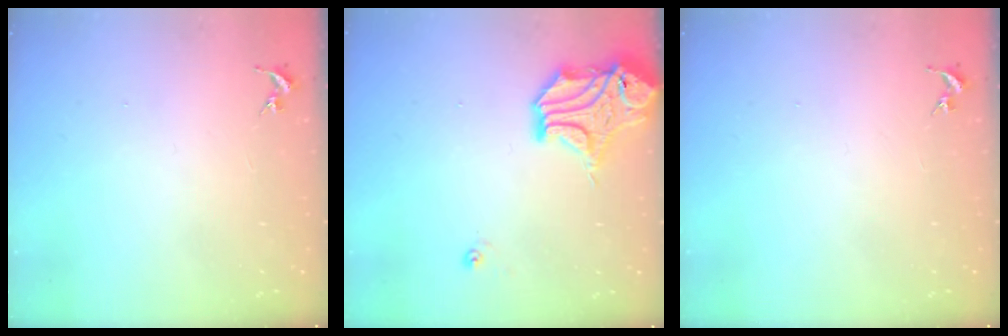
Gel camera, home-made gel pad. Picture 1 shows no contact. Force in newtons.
{"total": 15.8, "press": 15.6, "slide": 2.7}
{"total": 0.0}